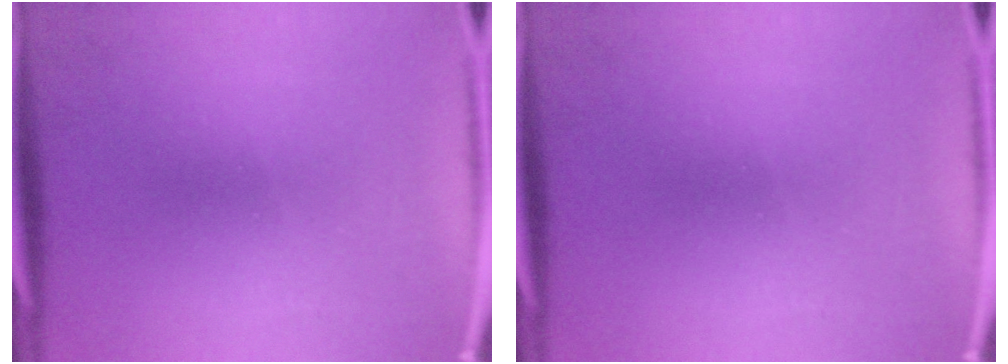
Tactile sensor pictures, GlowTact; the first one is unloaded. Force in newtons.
{"total": 0.0}